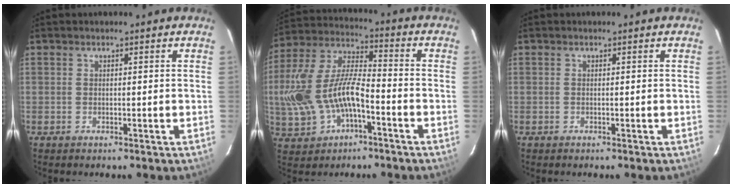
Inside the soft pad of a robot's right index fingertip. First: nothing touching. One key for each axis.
{"total": 16.0, "fx": -4.2, "fy": 8.2, "fz": 13.1, "tx": -0.292, "ty": 0.008, "tz": -0.068}
{"total": 0.0}